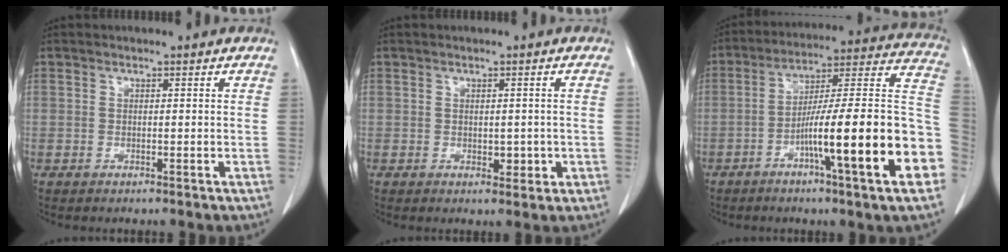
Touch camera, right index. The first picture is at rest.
{"total": 2.4, "force": [-0.4, 1.4, 1.8], "torque": [-0.018, 0.000, 0.000]}
{"total": 22.6, "force": [-7.3, 0.8, 21.3], "torque": [-0.241, 0.015, -0.111]}